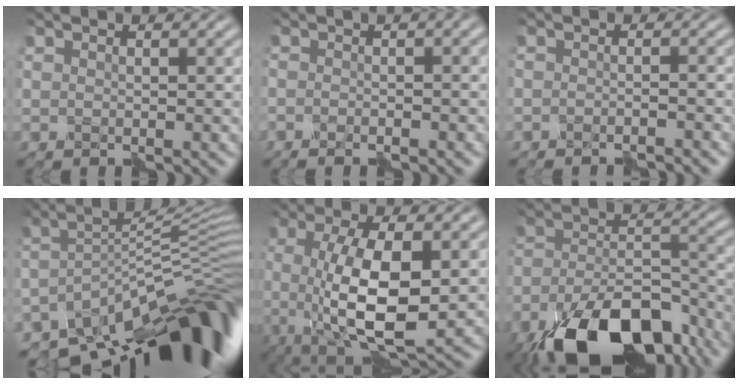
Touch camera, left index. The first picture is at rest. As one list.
[{"total": 3.0, "force": [-0.9, 0.9, 2.6], "torque": [-0.018, 0.004, -0.021]}, {"total": 2.2, "force": [-2.1, 0.0, 0.2], "torque": [0.004, 0.000, -0.039]}, {"total": 13.8, "force": [-8.8, 4.0, 9.9], "torque": [-0.139, 0.000, -0.149]}, {"total": 8.3, "force": [-1.0, 2.7, 7.8], "torque": [-0.141, -0.007, -0.018]}, {"total": 14.8, "force": [-10.1, 6.1, 8.9], "torque": [-0.176, -0.023, -0.164]}]